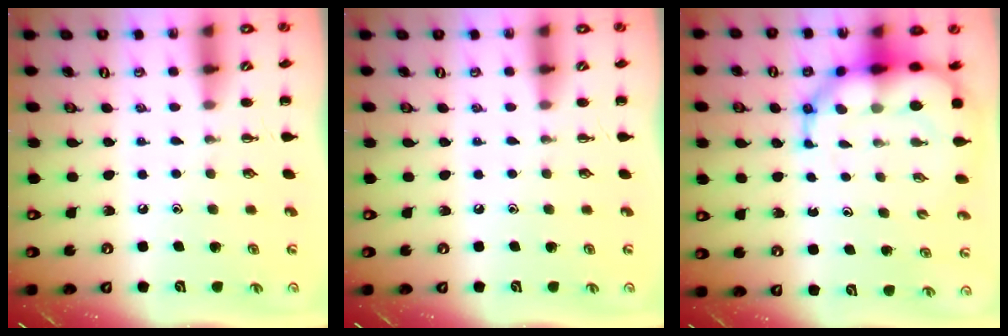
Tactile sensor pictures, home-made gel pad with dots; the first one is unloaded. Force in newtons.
{"total": 0.0}
{"total": 10.9, "press": 10.5, "slide": 2.9}